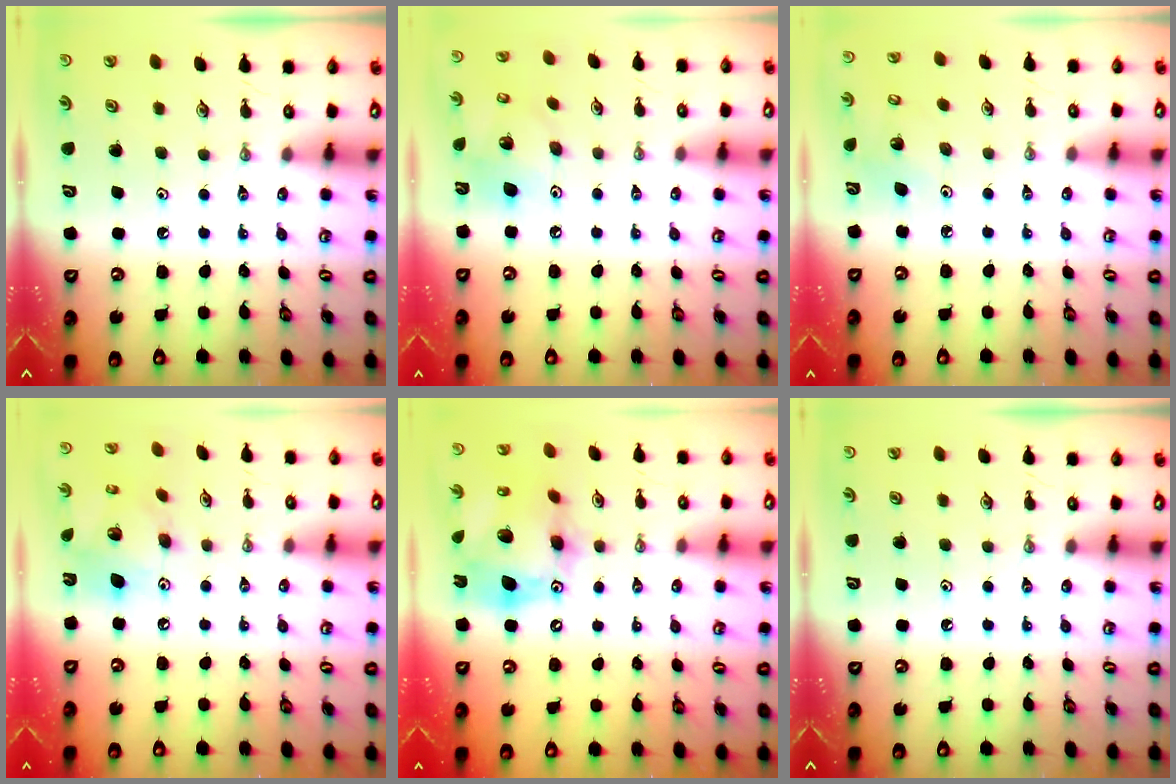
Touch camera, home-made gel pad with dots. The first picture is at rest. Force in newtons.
{"total": 14.4, "press": 14.1, "slide": 3.3}
{"total": 3.8, "press": 3.6, "slide": 1.3}
{"total": 13.4, "press": 13.4, "slide": 1.4}
{"total": 17.0, "press": 16.9, "slide": 1.9}
{"total": 0.0}